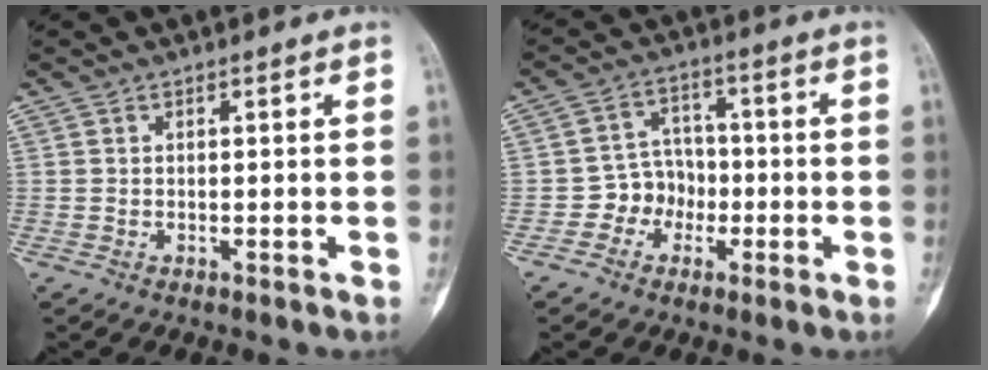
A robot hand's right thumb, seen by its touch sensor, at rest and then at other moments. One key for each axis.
{"total": 6.2, "fx": -2.1, "fy": 5.5, "fz": 1.9, "tx": 0.008, "ty": 0.026, "tz": -0.045}